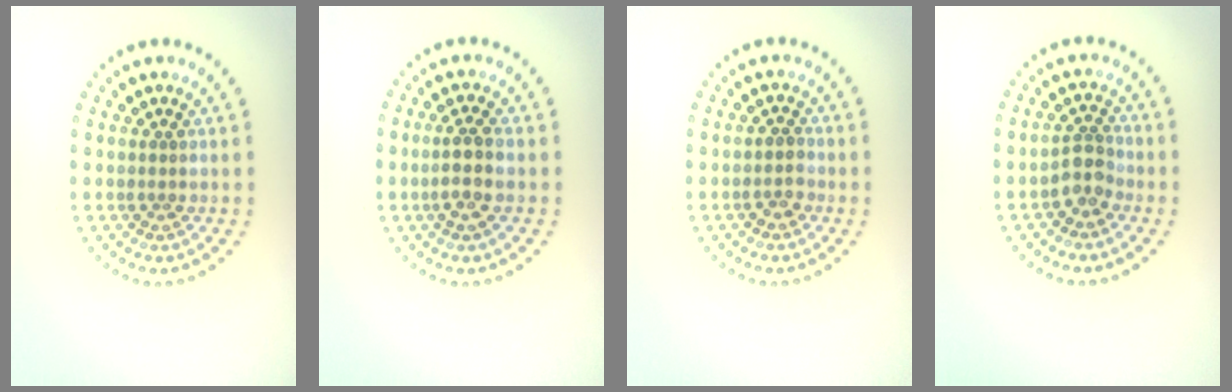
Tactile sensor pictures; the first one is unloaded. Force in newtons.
{"total": 2.4, "press": 2.2, "slide": 1.0}
{"total": 1.5, "press": 1.2, "slide": 0.9}
{"total": 2.3, "press": 1.8, "slide": 1.4}